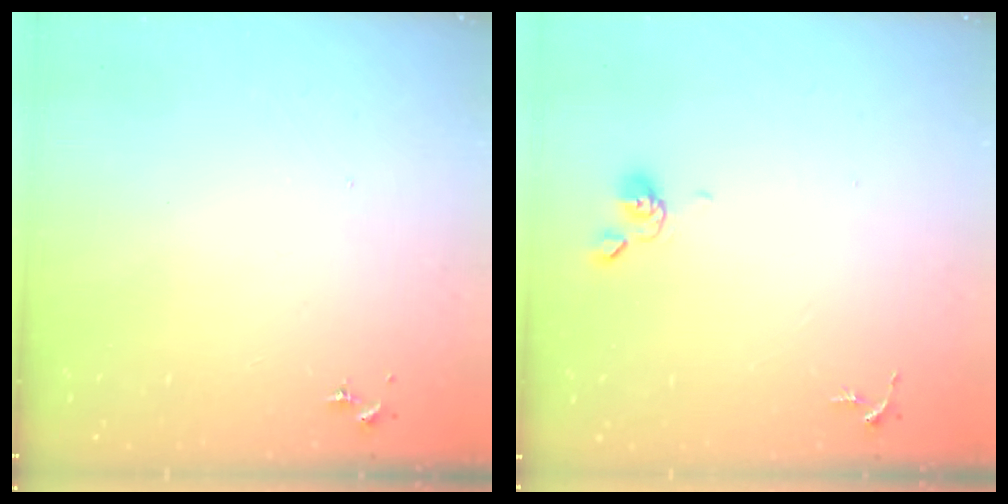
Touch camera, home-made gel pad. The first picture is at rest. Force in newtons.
{"total": 4.7, "press": 4.7, "slide": 0.7}